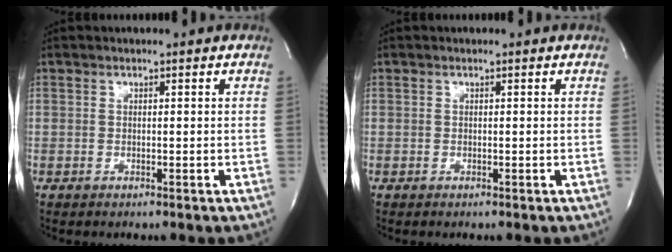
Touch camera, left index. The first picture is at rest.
{"total": 0.0}